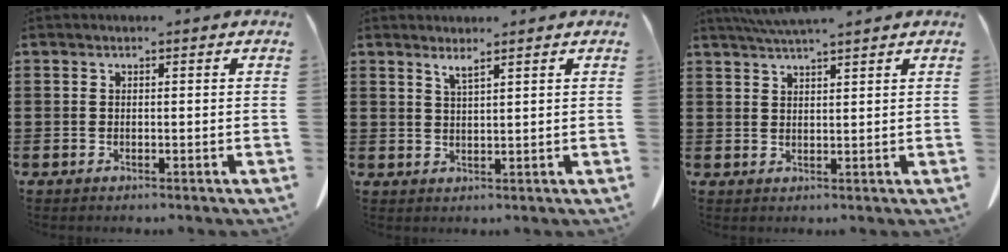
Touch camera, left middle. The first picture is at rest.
{"total": 1.9, "force": [1.6, -0.1, 1.0], "torque": [-0.023, 0.000, 0.030]}
{"total": 4.0, "force": [3.8, -0.1, 1.5], "torque": [-0.041, -0.009, 0.068]}